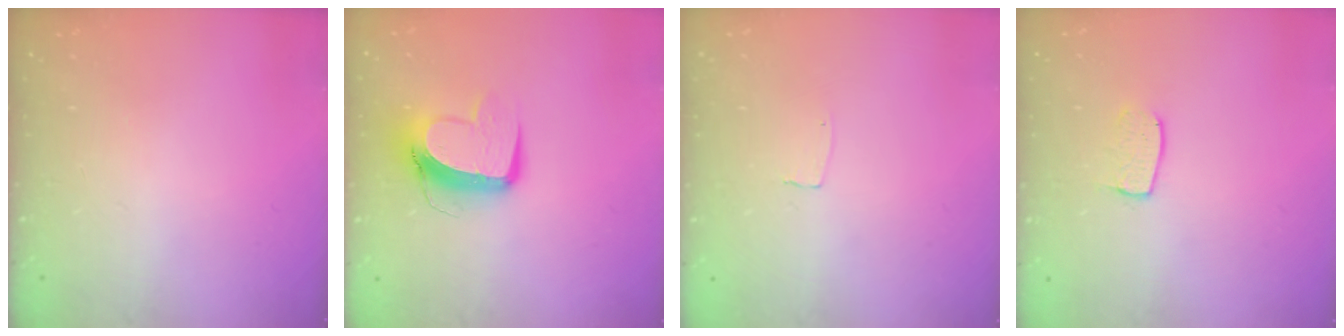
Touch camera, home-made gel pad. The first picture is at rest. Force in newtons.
{"total": 11.4, "press": 11.3, "slide": 1.5}
{"total": 3.0, "press": 3.0, "slide": 0.2}
{"total": 6.0, "press": 6.0, "slide": 0.4}